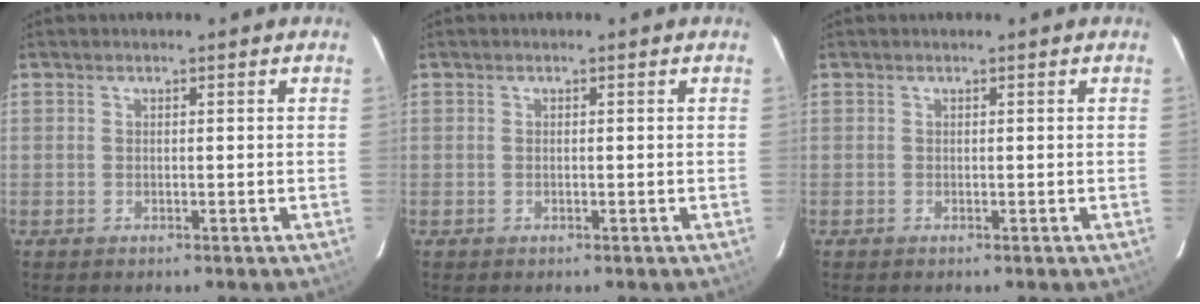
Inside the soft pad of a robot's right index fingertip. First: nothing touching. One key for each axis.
{"total": 0.0}
{"total": 0.0}